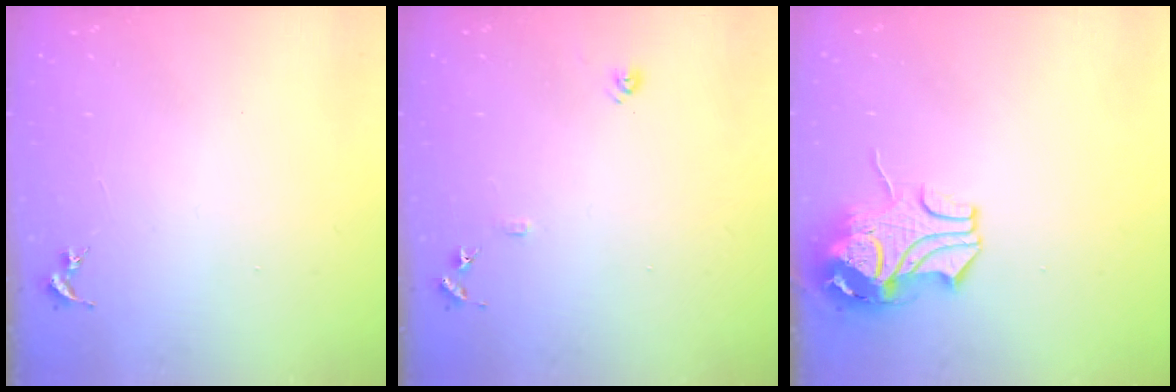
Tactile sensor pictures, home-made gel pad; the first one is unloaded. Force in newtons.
{"total": 8.3, "press": 8.3, "slide": 0.7}
{"total": 10.5, "press": 10.4, "slide": 1.1}